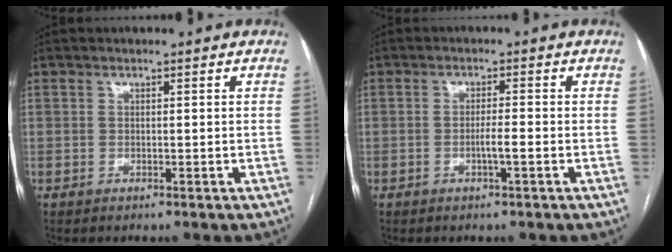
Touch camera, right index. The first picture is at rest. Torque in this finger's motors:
{"motor_torque": [0.36, -0.30, 0.27, 0.05]}